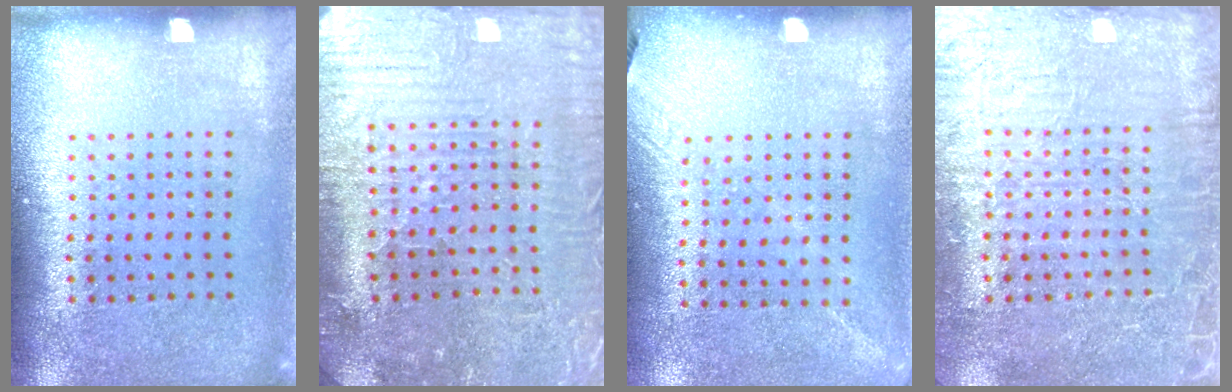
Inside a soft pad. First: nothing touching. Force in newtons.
{"total": 2.3, "press": 2.2, "slide": 0.4}
{"total": 1.4, "press": 1.0, "slide": 0.9}
{"total": 4.2, "press": 3.9, "slide": 1.6}